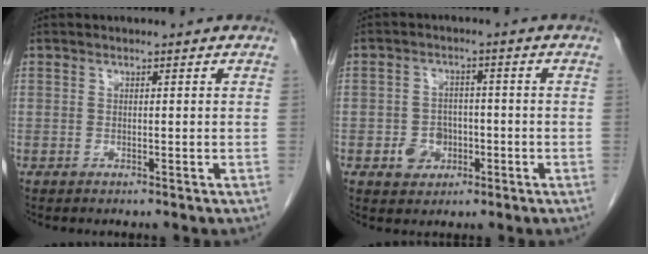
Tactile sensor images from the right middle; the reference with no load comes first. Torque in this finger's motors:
{"motor_torque": [-0.12, -0.07, 0.00, 0.00]}